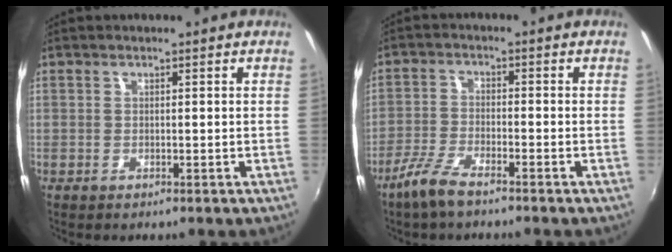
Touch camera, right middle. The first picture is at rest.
{"total": 5.9, "force": [-4.5, 1.1, 3.6], "torque": [-0.089, -0.007, -0.091]}